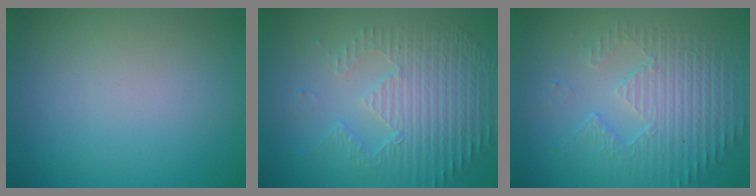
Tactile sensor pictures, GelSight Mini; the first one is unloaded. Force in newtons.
{"total": 5.2, "press": 3.6, "slide": 3.7}
{"total": 5.5, "press": 3.6, "slide": 4.1}